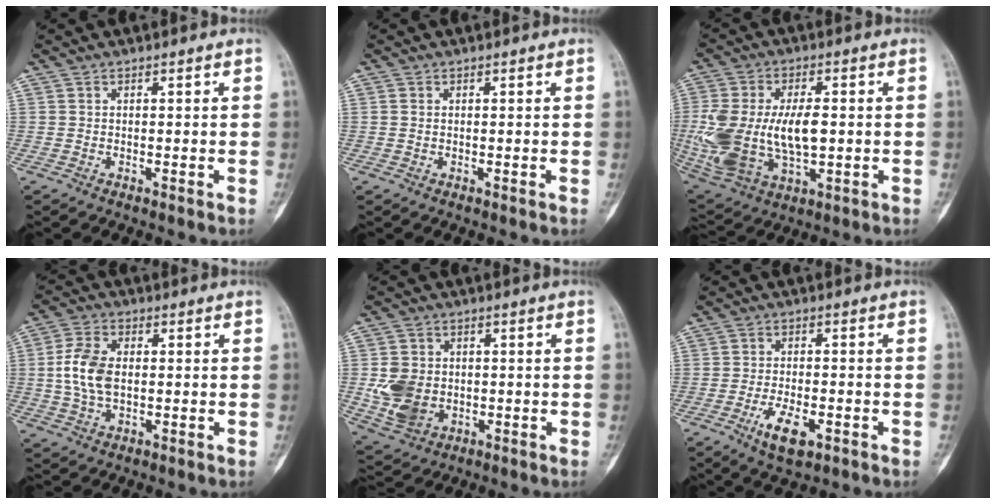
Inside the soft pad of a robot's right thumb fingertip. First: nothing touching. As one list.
[{"total": 0.8, "force": [0.1, 0.6, 0.6], "torque": [-0.013, 0.000, 0.003]}, {"total": 20.1, "force": [-0.5, 11.1, 16.7], "torque": [-0.360, -0.010, 0.007]}, {"total": 8.7, "force": [0.1, 5.3, 6.9], "torque": [-0.143, 0.009, 0.000]}, {"total": 9.2, "force": [-0.7, 7.3, 5.5], "torque": [-0.093, -0.002, 0.000]}, {"total": 6.5, "force": [-3.0, 2.8, 5.1], "torque": [-0.089, 0.006, -0.047]}]